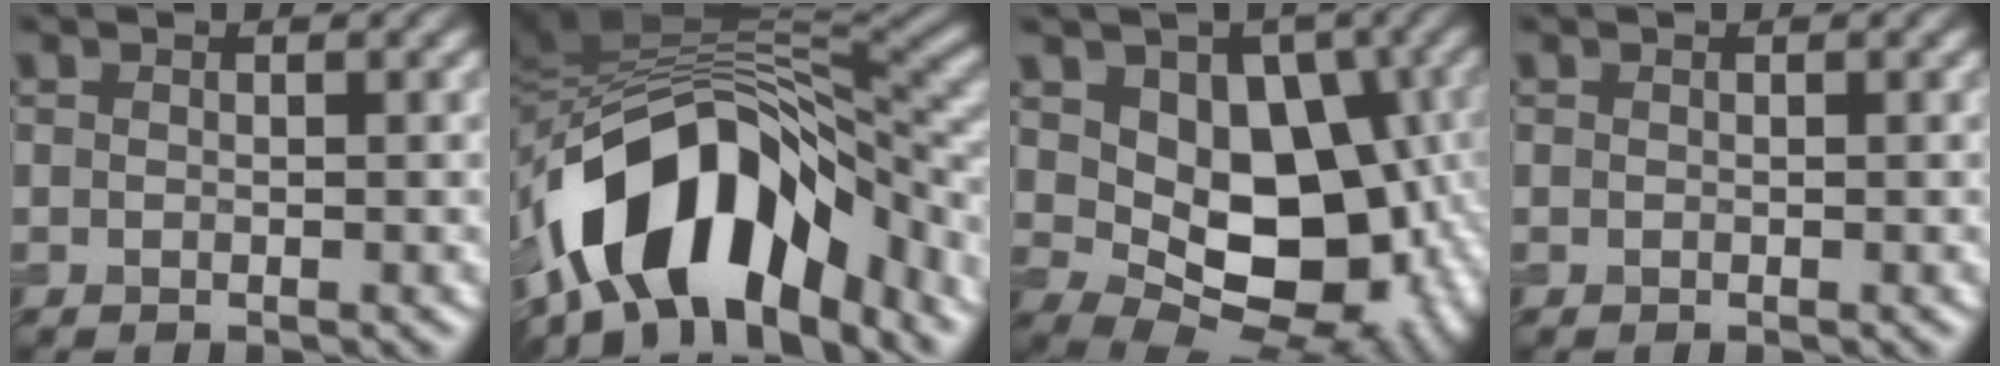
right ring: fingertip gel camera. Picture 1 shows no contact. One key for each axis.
{"total": 13.4, "fx": -6.6, "fy": 7.0, "fz": 9.3, "tx": -0.146, "ty": 0.006, "tz": -0.116}
{"total": 12.2, "fx": 0.2, "fy": 8.4, "fz": 8.9, "tx": -0.093, "ty": -0.005, "tz": 0.011}
{"total": 0.0}